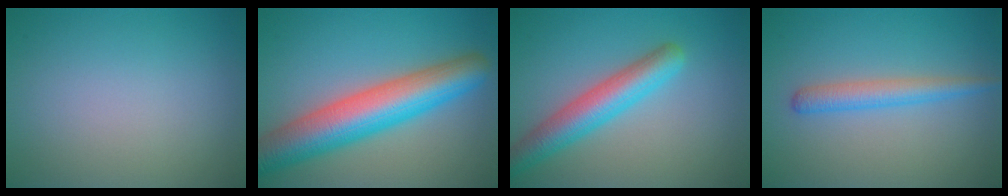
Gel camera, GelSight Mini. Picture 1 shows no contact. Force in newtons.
{"total": 9.3, "press": 9.3, "slide": 0.6}
{"total": 5.2, "press": 5.2, "slide": 0.1}
{"total": 2.6, "press": 2.6, "slide": 0.1}